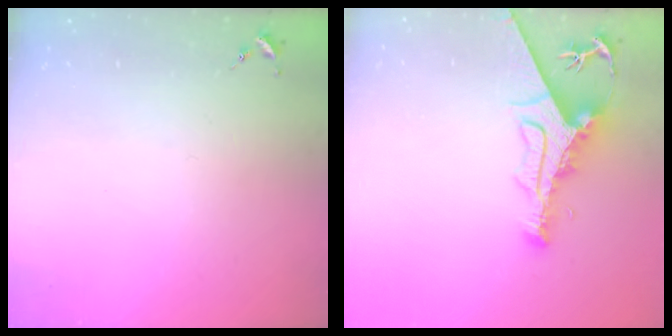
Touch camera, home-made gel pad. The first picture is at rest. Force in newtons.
{"total": 11.9, "press": 11.9, "slide": 1.3}